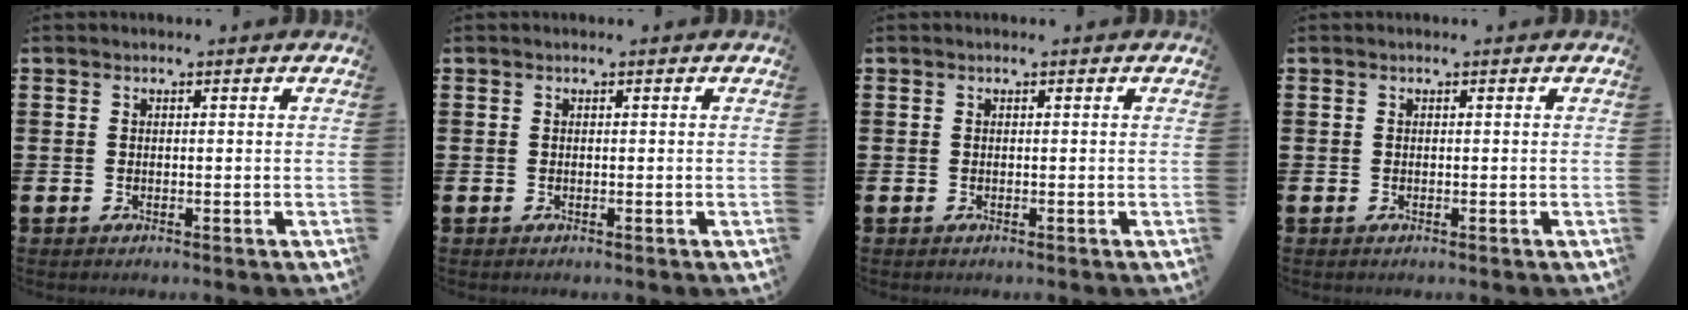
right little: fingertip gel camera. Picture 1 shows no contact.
{"total": 0.0}
{"total": 0.0}
{"total": 0.0}